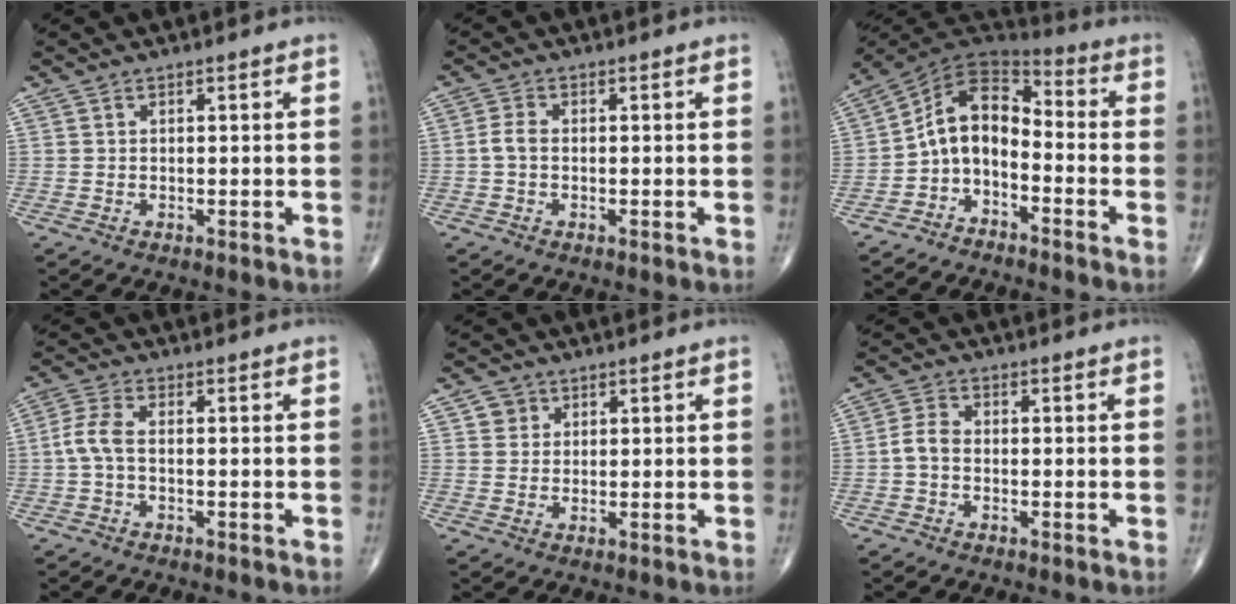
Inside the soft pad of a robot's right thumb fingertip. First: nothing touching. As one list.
[{"total": 2.4, "force": [-0.3, 1.4, 1.9], "torque": [-0.042, 0.004, -0.011]}, {"total": 9.9, "force": [-3.3, 6.3, 6.9], "torque": [-0.096, 0.081, -0.075]}, {"total": 4.3, "force": [-0.6, 1.8, 3.8], "torque": [-0.094, 0.008, -0.020]}, {"total": 2.7, "force": [1.2, 2.4, 0.4], "torque": [0.010, -0.005, 0.014]}, {"total": 3.0, "force": [-0.6, 1.8, 2.3], "torque": [-0.047, 0.008, -0.020]}]